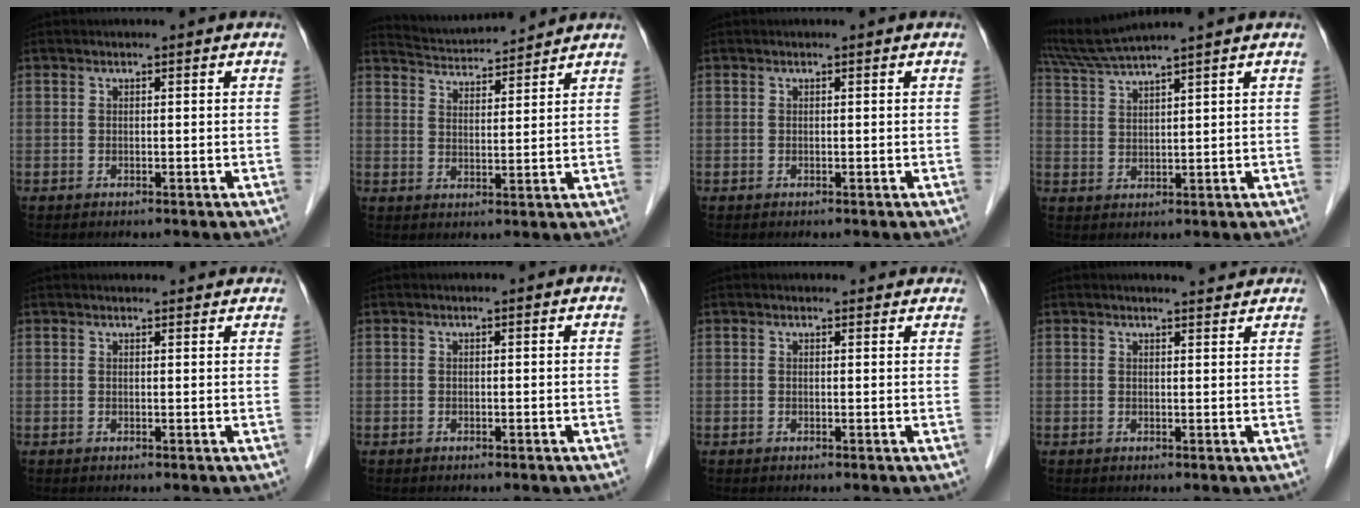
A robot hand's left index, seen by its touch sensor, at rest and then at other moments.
{"total": 8.3, "force": [8.2, 0.3, 1.4], "torque": [-0.038, 0.020, 0.135]}
{"total": 0.0}
{"total": 7.5, "force": [6.6, -1.8, 3.0], "torque": [-0.061, 0.017, 0.128]}
{"total": 6.1, "force": [5.8, 1.0, 1.5], "torque": [-0.013, 0.027, 0.061]}
{"total": 0.0}
{"total": 3.7, "force": [3.5, 1.1, 0.5], "torque": [-0.003, 0.014, 0.031]}
{"total": 2.9, "force": [2.8, 0.2, 0.6], "torque": [-0.017, -0.003, 0.032]}